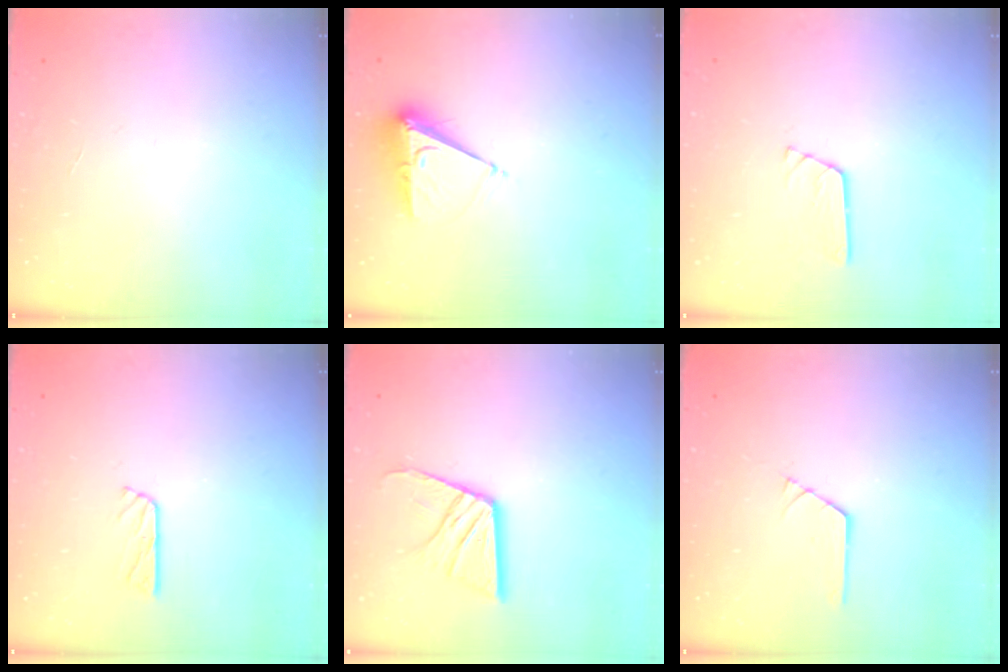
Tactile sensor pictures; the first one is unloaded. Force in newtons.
{"total": 8.7, "press": 8.7, "slide": 0.4}
{"total": 3.4, "press": 3.4, "slide": 0.4}
{"total": 4.7, "press": 4.7, "slide": 0.3}
{"total": 14.0, "press": 14.0, "slide": 1.4}
{"total": 1.3, "press": 1.3, "slide": 0.1}